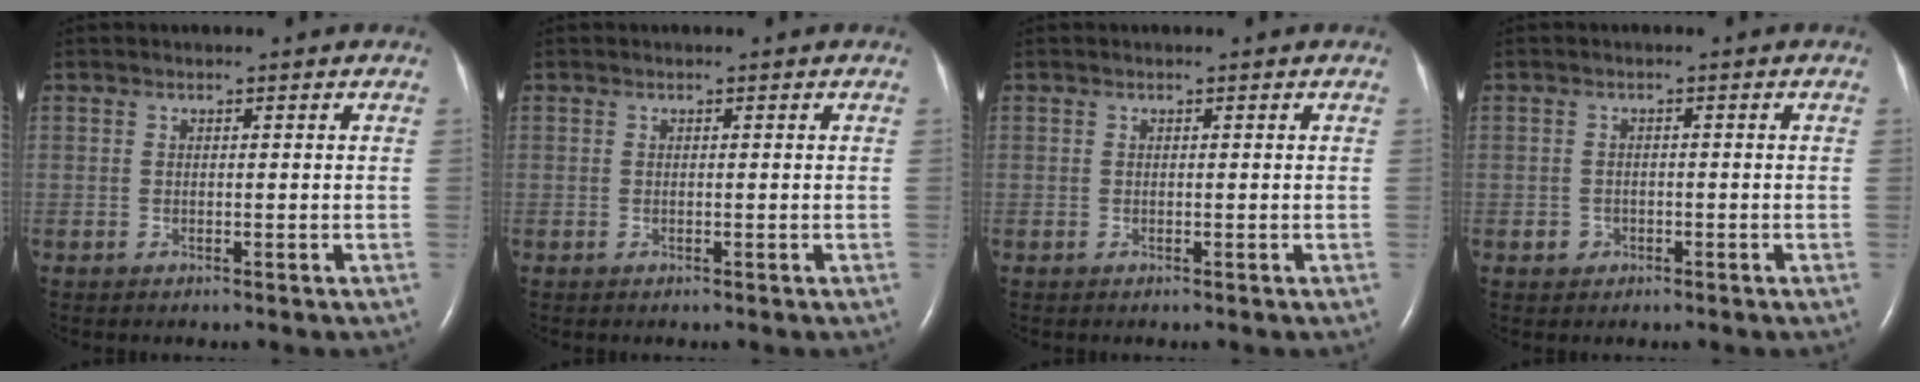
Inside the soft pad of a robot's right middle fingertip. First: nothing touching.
{"total": 0.0}
{"total": 0.0}
{"total": 1.4, "force": [-0.7, 1.2, 0.2], "torque": [-0.001, 0.006, -0.010]}